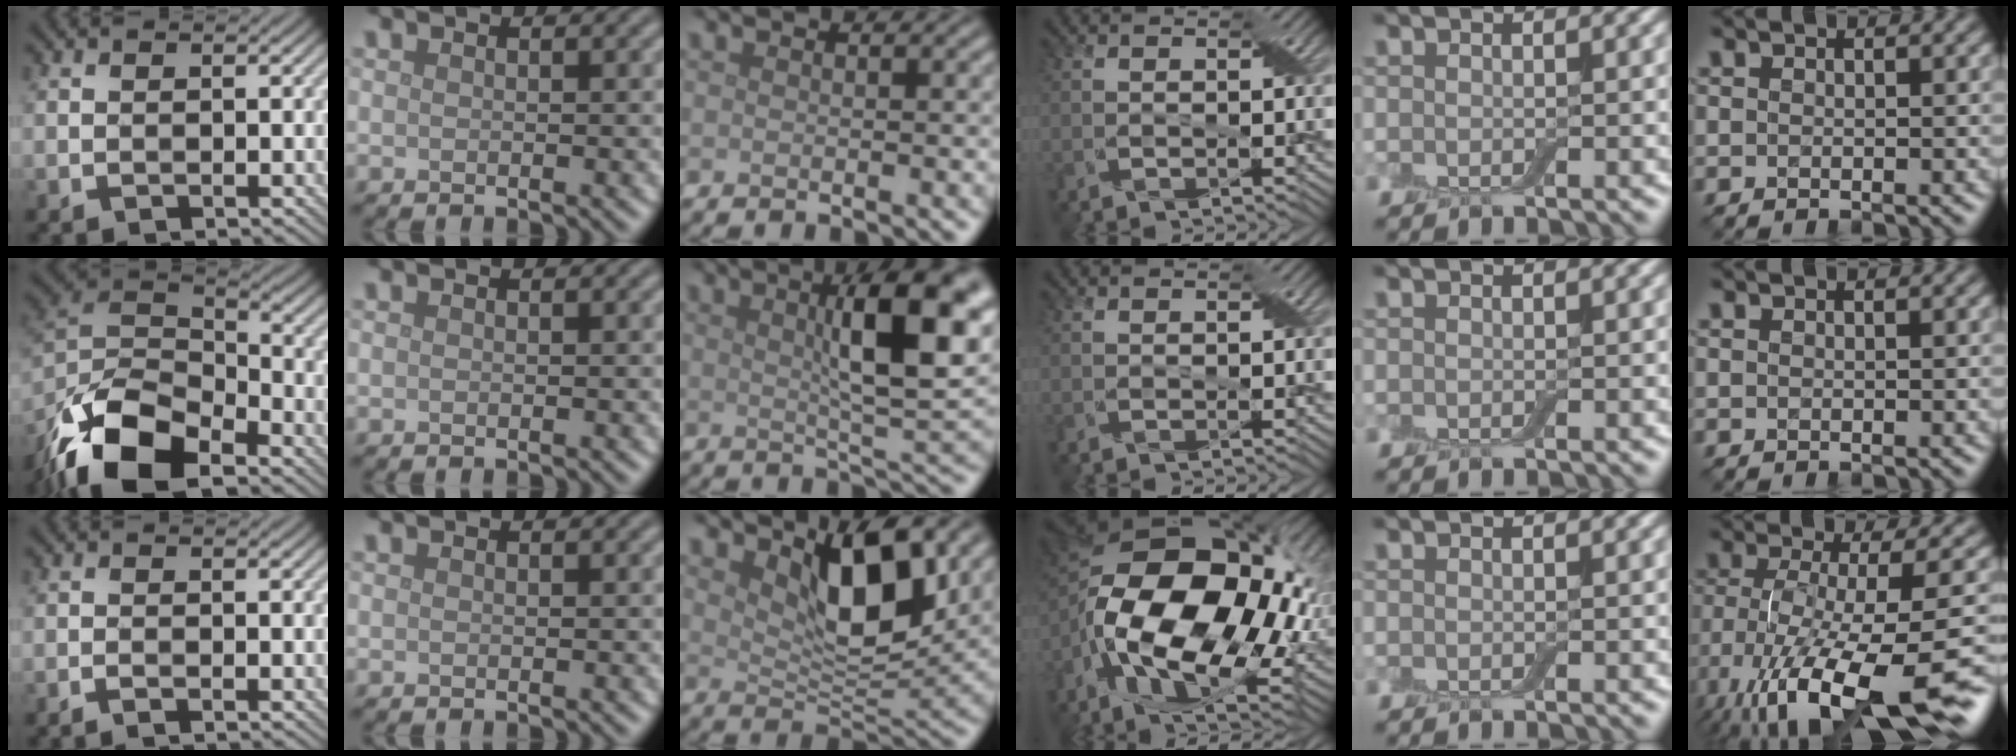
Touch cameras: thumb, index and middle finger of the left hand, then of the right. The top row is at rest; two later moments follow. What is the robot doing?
{"motion": "open", "object": "airpods case & airpods"}